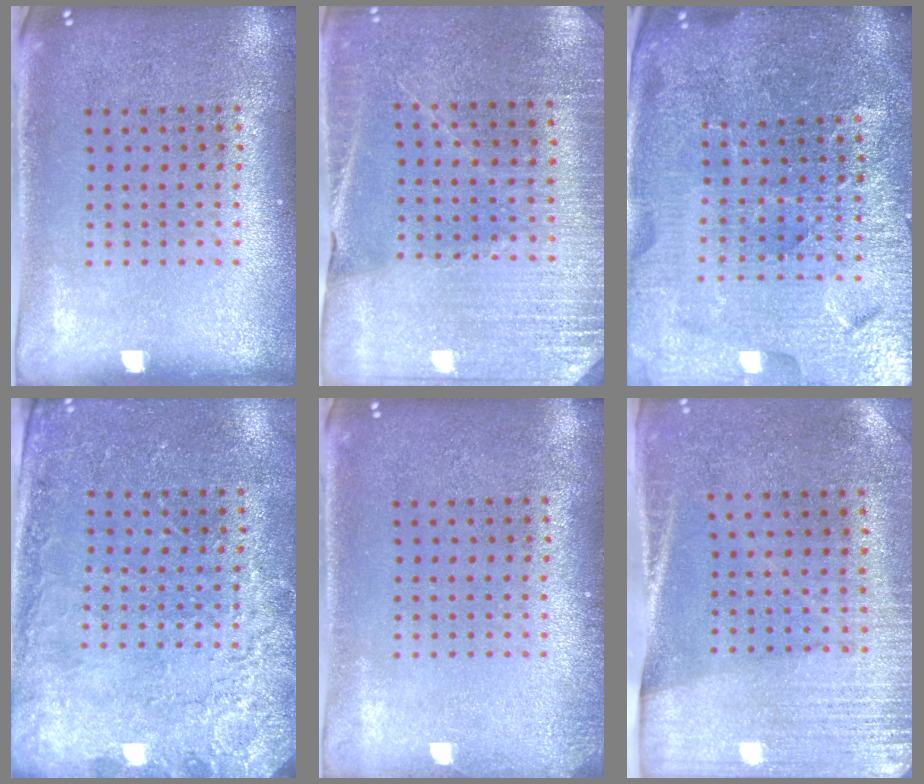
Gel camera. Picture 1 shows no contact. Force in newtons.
{"total": 2.9, "press": 2.9, "slide": 0.2}
{"total": 5.6, "press": 5.1, "slide": 2.3}
{"total": 2.5, "press": 2.3, "slide": 0.8}
{"total": 0.8, "press": 0.8, "slide": 0.1}
{"total": 2.7, "press": 2.4, "slide": 1.2}